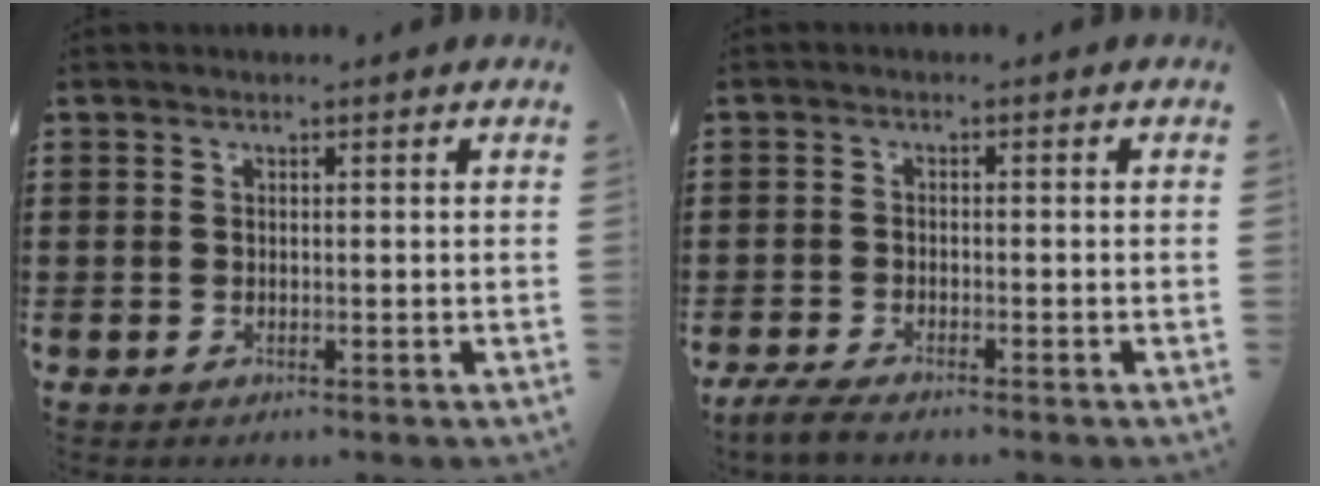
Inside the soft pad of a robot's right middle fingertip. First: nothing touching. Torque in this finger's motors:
{"motor_torque": [2.14, 0.00, 0.18, 0.05]}